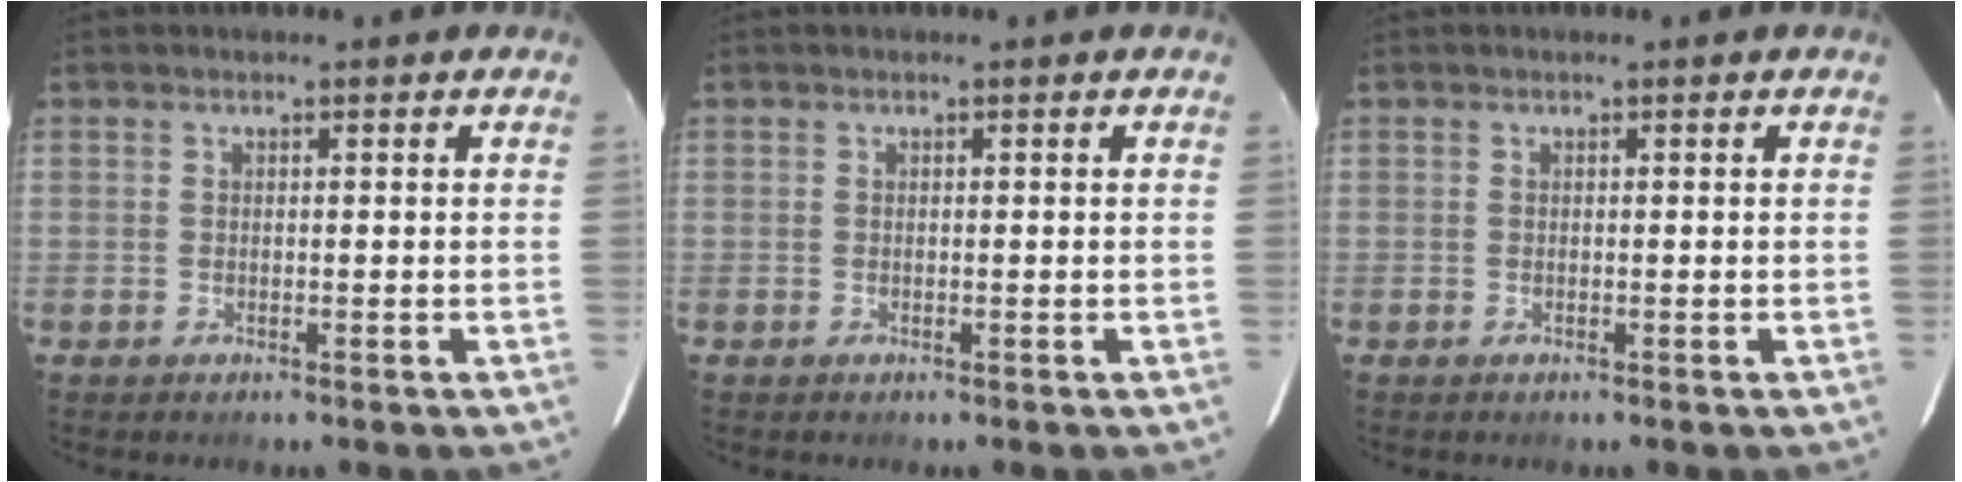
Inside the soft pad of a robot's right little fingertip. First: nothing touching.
{"total": 0.0}
{"total": 0.0}